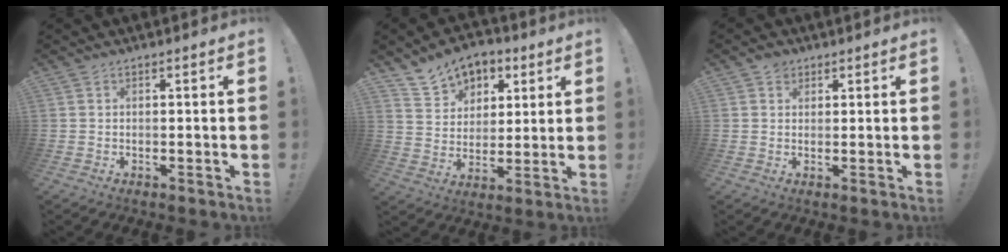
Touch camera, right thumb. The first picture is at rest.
{"total": 11.0, "force": [7.0, 7.9, 3.1], "torque": [-0.051, -0.042, 0.137]}
{"total": 2.6, "force": [1.5, 2.0, 0.5], "torque": [0.000, -0.005, 0.026]}